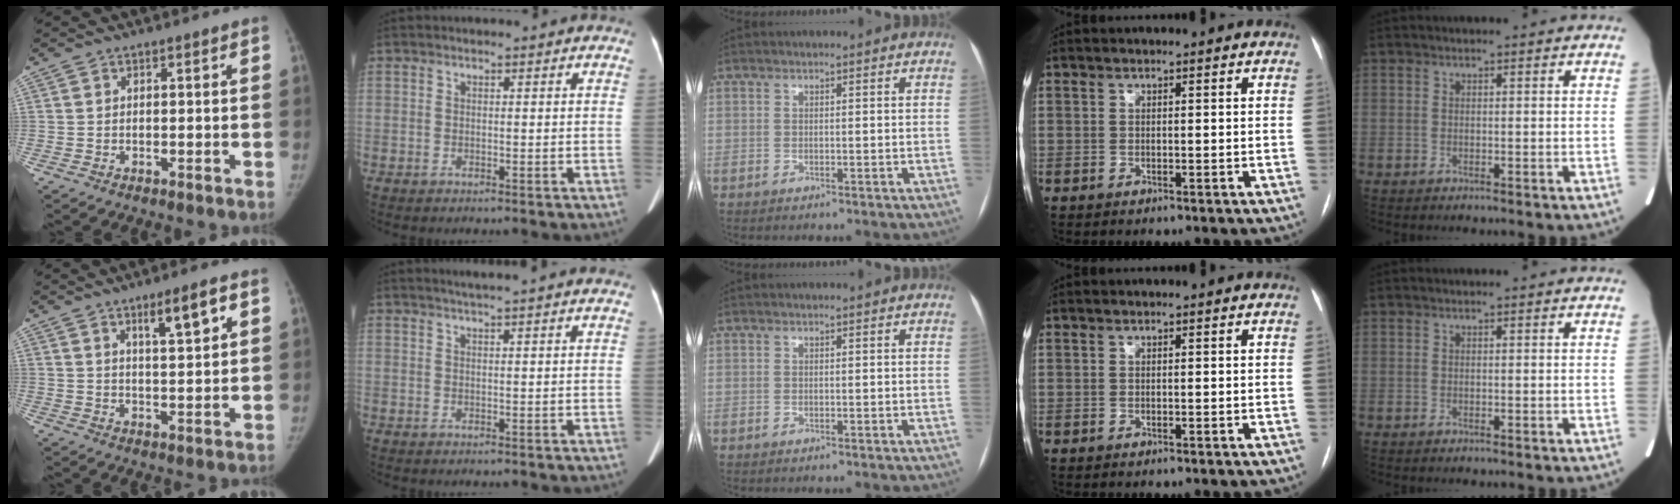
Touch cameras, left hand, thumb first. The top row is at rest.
{"thumb": {"total": 7.0, "force": [3.6, 1.3, 5.9], "torque": [-0.089, -0.017, 0.060]}, "index": {"total": 6.4, "force": [5.6, -0.3, 3.1], "torque": [-0.047, 0.024, 0.066]}}